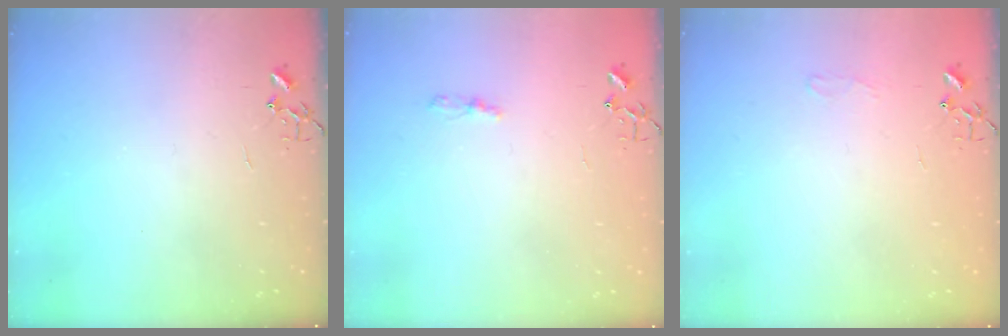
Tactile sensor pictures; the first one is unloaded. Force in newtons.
{"total": 3.7, "press": 3.6, "slide": 0.5}
{"total": 5.9, "press": 5.8, "slide": 0.7}